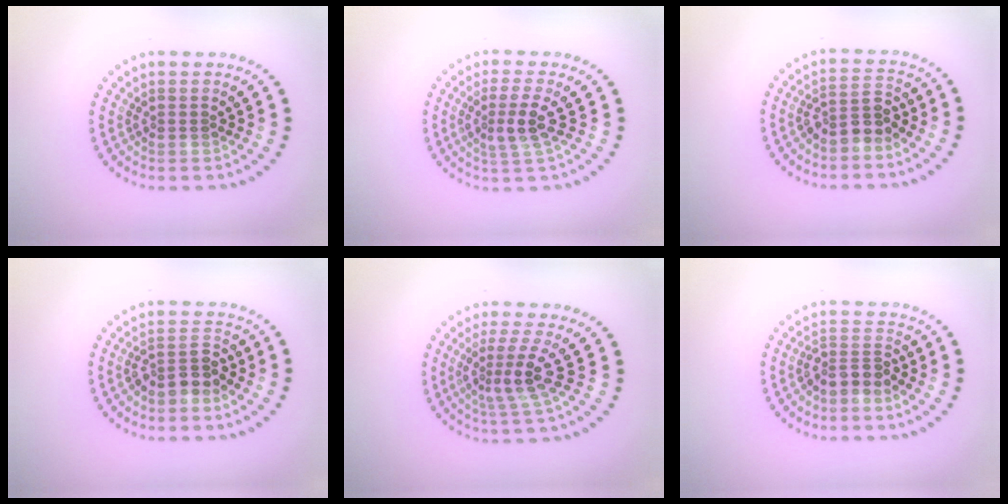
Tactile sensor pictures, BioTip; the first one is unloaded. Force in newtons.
{"total": 2.7, "press": 2.4, "slide": 1.2}
{"total": 2.7, "press": 2.3, "slide": 1.3}
{"total": 2.7, "press": 2.3, "slide": 1.3}
{"total": 3.3, "press": 2.4, "slide": 2.3}
{"total": 2.6, "press": 1.9, "slide": 1.9}